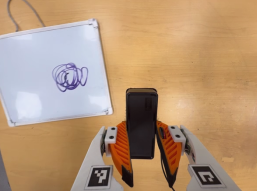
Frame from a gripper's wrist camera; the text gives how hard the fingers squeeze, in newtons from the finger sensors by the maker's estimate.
{"total": 5.3, "left": 3.6, "right": 7.0}